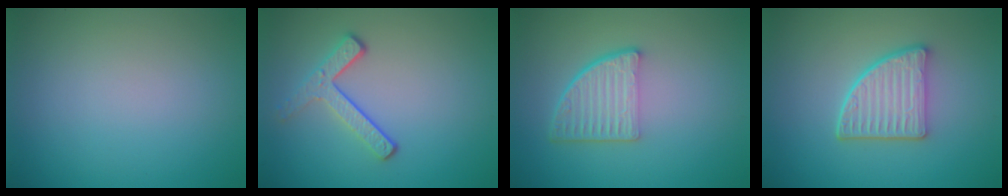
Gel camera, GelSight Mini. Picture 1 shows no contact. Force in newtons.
{"total": 2.9, "press": 2.3, "slide": 1.7}
{"total": 4.7, "press": 3.3, "slide": 3.3}
{"total": 4.6, "press": 3.7, "slide": 2.7}